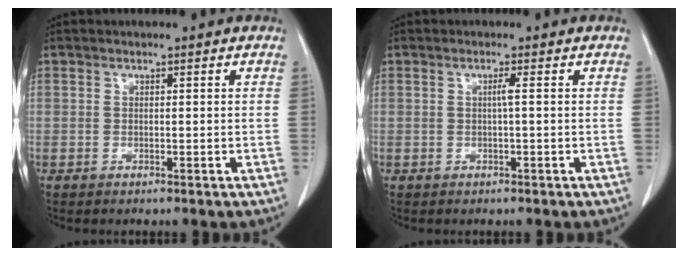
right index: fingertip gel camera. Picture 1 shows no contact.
{"total": 1.0, "force": [0.0, -0.3, 1.0], "torque": [-0.017, 0.001, -0.002]}